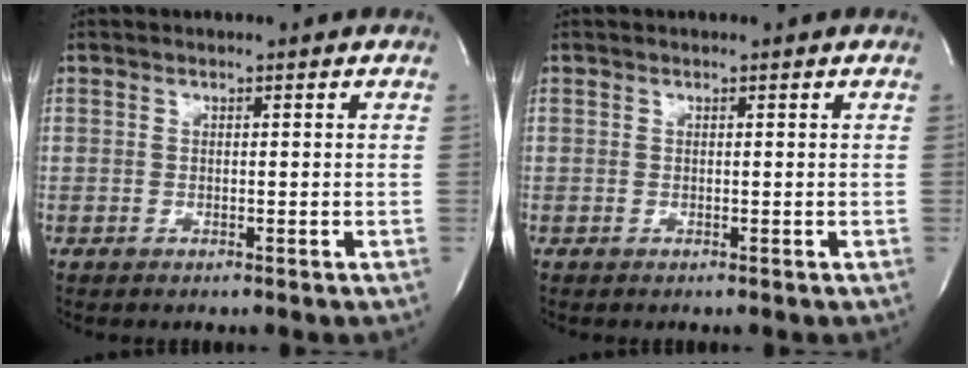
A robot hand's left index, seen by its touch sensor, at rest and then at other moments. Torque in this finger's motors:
{"motor_torque": [0.02, 0.02, 0.00, -0.07]}